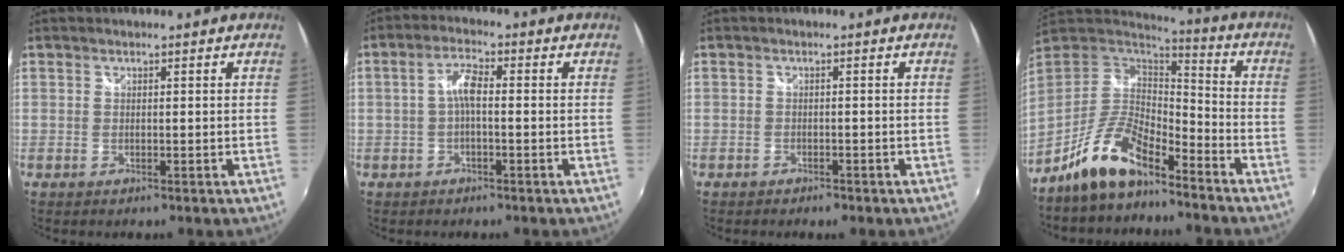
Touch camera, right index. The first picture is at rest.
{"total": 3.8, "force": [-0.6, 1.0, 3.6], "torque": [-0.075, 0.012, -0.012]}
{"total": 1.9, "force": [-1.5, 0.9, 0.6], "torque": [-0.018, -0.007, -0.025]}
{"total": 13.2, "force": [-9.7, 4.1, 7.9], "torque": [-0.173, 0.003, -0.185]}